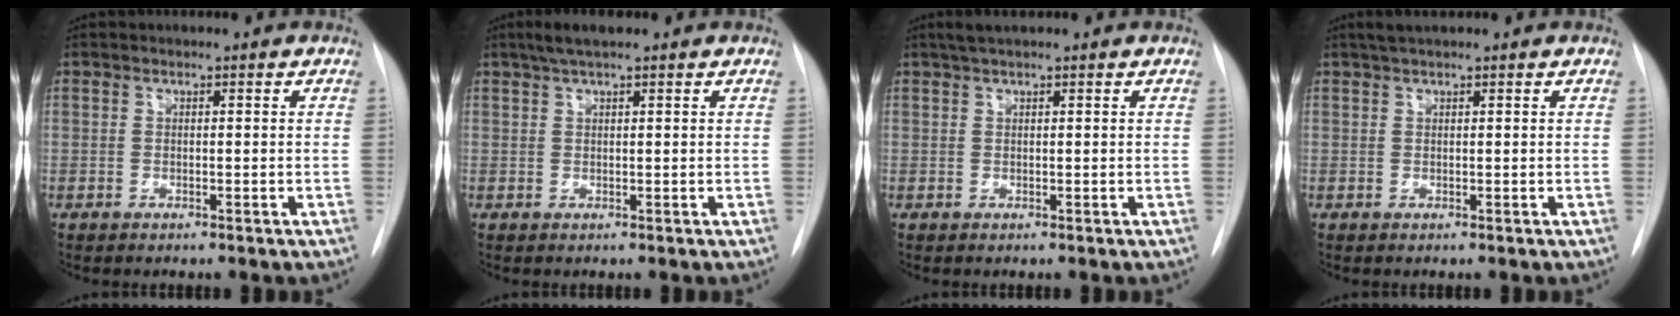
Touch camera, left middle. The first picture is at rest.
{"total": 3.6, "force": [2.6, 0.3, 2.4], "torque": [-0.050, 0.017, 0.048]}
{"total": 2.3, "force": [1.8, 0.1, 1.4], "torque": [-0.028, 0.016, 0.032]}
{"total": 2.1, "force": [1.7, 0.1, 1.2], "torque": [-0.023, 0.015, 0.030]}